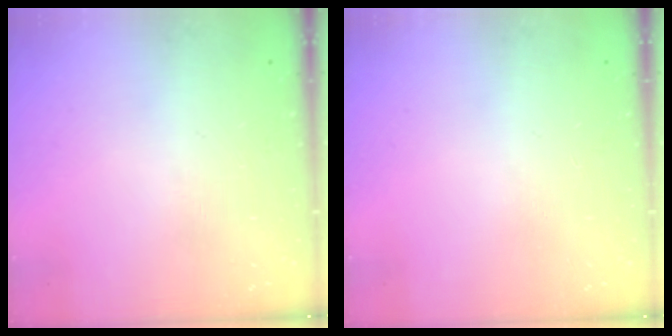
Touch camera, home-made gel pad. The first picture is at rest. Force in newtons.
{"total": 0.0}